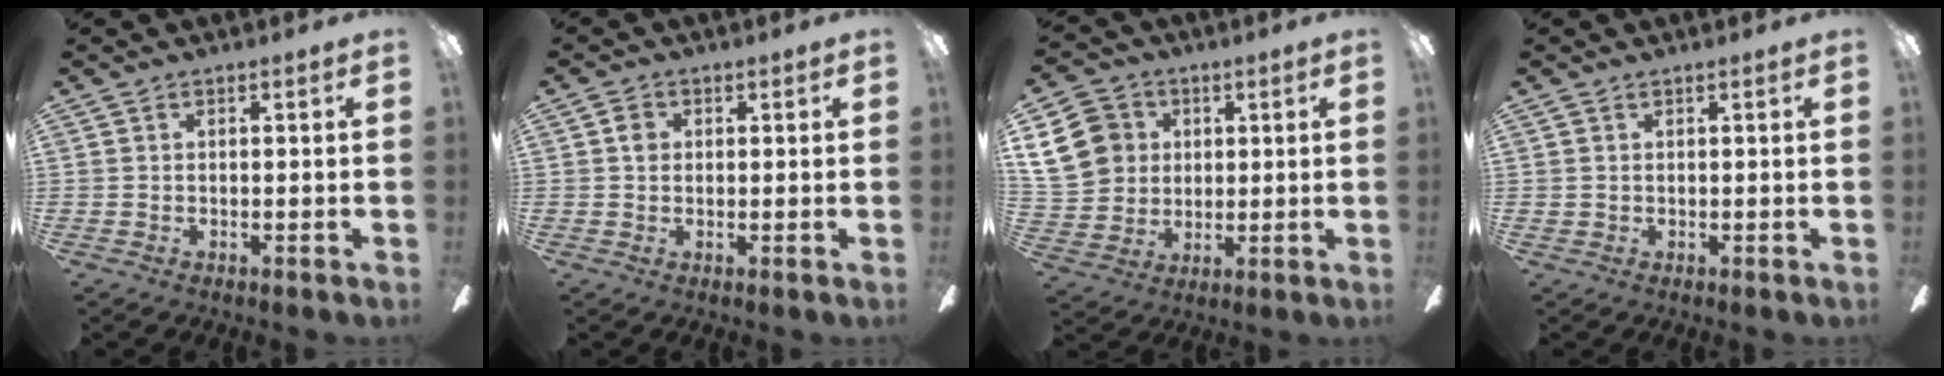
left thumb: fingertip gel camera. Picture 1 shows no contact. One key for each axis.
{"total": 2.6, "fx": 0.6, "fy": 2.2, "fz": 1.3, "tx": -0.011, "ty": 0.000, "tz": 0.006}
{"total": 13.5, "fx": 4.1, "fy": 11.7, "fz": 5.4, "tx": -0.112, "ty": 0.009, "tz": 0.087}
{"total": 0.7, "fx": 0.4, "fy": 0.6, "fz": 0.0, "tx": 0.000, "ty": 0.004, "tz": 0.007}